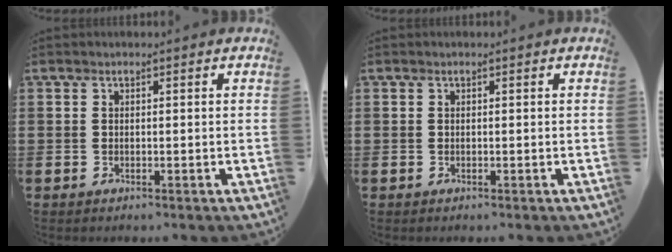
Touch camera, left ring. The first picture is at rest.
{"total": 0.0}